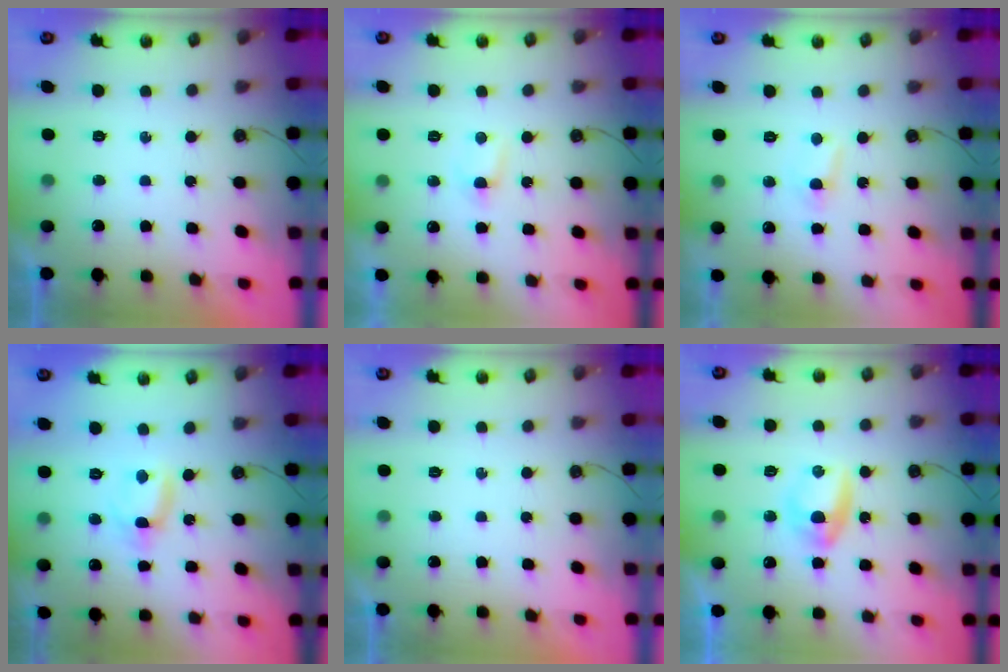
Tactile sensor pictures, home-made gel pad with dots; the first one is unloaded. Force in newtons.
{"total": 2.6, "press": 2.5, "slide": 0.3}
{"total": 4.1, "press": 4.1, "slide": 0.4}
{"total": 2.8, "press": 2.8, "slide": 0.2}
{"total": 0.0}
{"total": 5.5, "press": 5.4, "slide": 1.2}